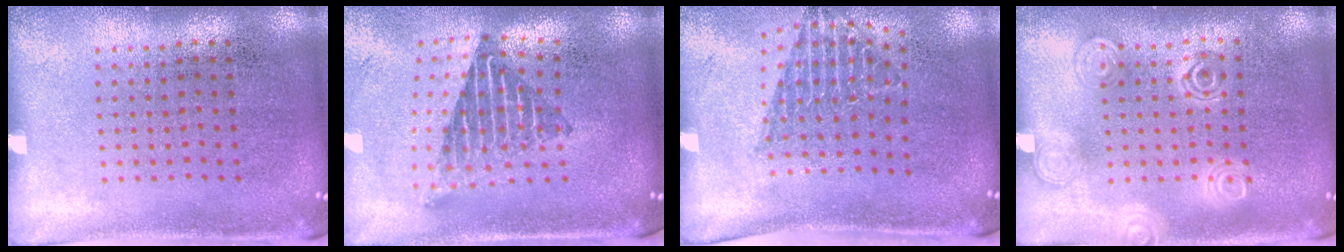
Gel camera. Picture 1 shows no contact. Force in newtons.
{"total": 2.2, "press": 1.6, "slide": 1.4}
{"total": 1.4, "press": 1.1, "slide": 0.8}
{"total": 1.3, "press": 1.3, "slide": 0.1}